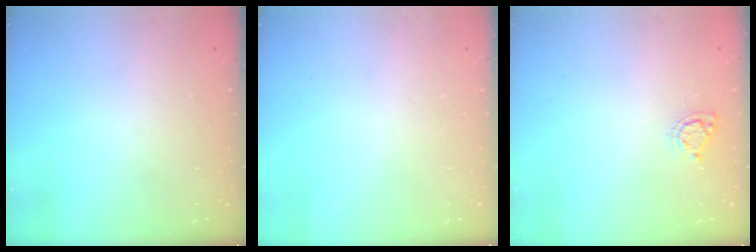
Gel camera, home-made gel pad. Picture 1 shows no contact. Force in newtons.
{"total": 0.0}
{"total": 6.1, "press": 6.1, "slide": 0.3}